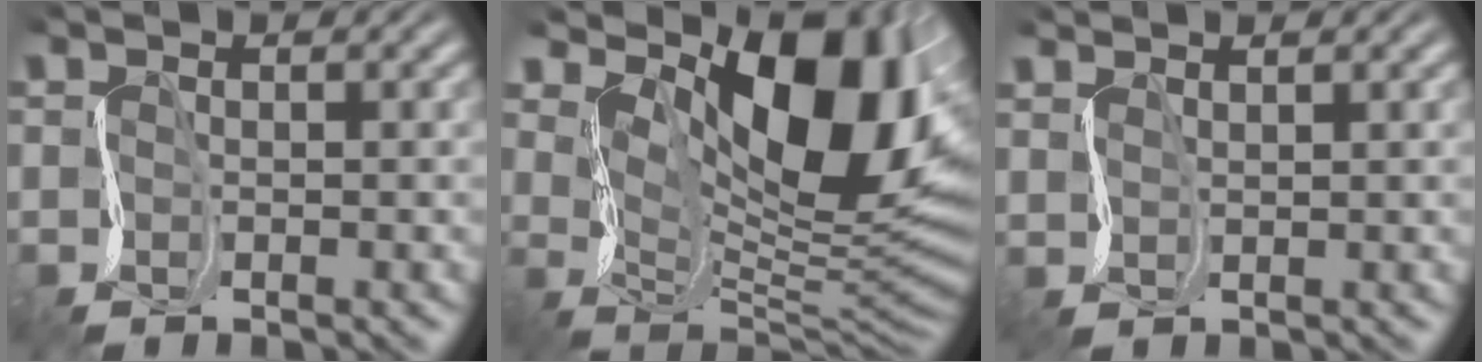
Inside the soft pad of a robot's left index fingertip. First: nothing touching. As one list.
[{"total": 11.9, "force": [4.9, 5.7, 9.2], "torque": [-0.138, -0.007, 0.099]}, {"total": 1.3, "force": [1.3, 0.0, -0.1], "torque": [0.006, 0.011, 0.023]}]